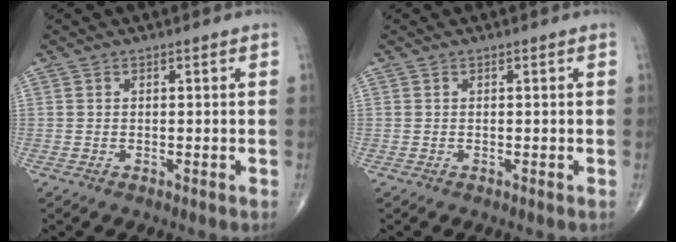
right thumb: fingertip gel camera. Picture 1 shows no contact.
{"total": 0.0}